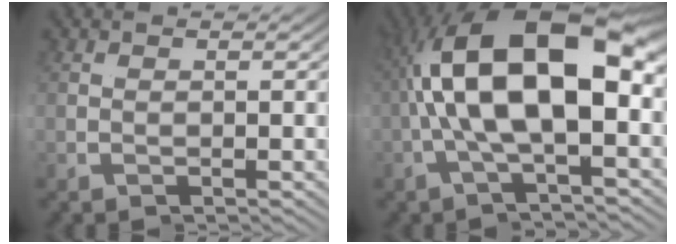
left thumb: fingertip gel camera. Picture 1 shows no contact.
{"total": 14.7, "force": [0.6, 7.3, 12.8], "torque": [-0.266, 0.005, 0.001]}